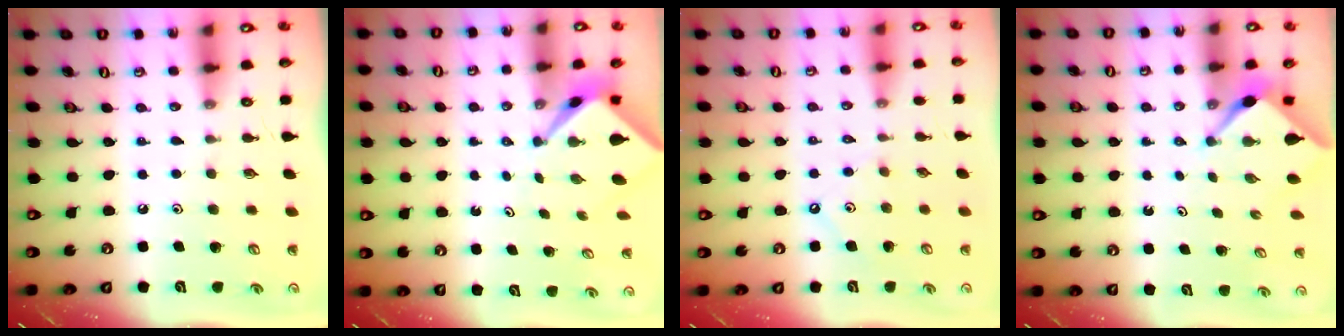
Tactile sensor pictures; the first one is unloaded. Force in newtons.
{"total": 2.5, "press": 2.5, "slide": 0.1}
{"total": 1.9, "press": 1.9, "slide": 0.3}
{"total": 2.2, "press": 2.2, "slide": 0.3}